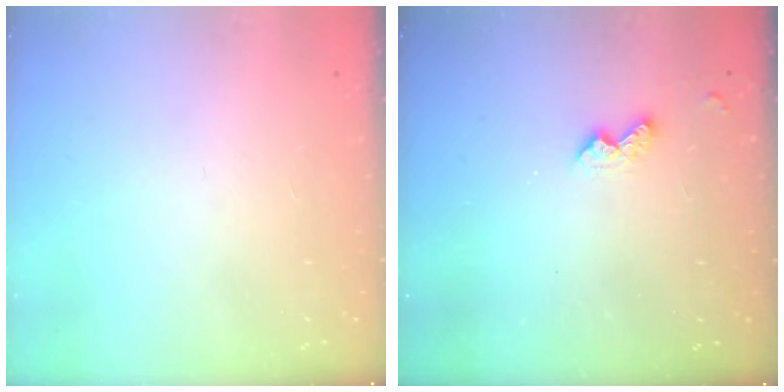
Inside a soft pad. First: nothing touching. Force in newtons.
{"total": 4.8, "press": 4.8, "slide": 0.7}